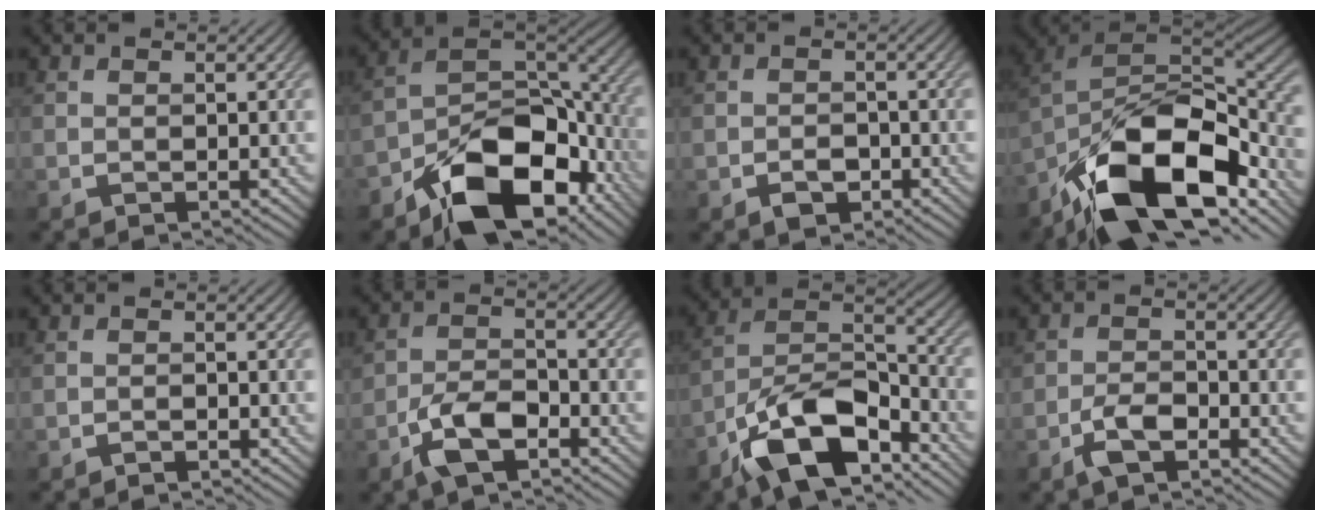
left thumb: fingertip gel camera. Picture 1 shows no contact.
{"total": 15.7, "force": [-8.8, 8.4, 9.9], "torque": [-0.155, -0.017, -0.165]}
{"total": 2.6, "force": [-1.4, 1.6, 1.5], "torque": [-0.026, -0.002, -0.026]}
{"total": 17.9, "force": [-10.4, 8.6, 11.8], "torque": [-0.214, -0.022, -0.186]}
{"total": 0.7, "force": [-0.6, 0.2, 0.4], "torque": [-0.007, -0.001, -0.009]}
{"total": 5.9, "force": [-3.2, 2.9, 4.0], "torque": [-0.083, -0.001, -0.068]}
{"total": 14.4, "force": [-9.1, 6.2, 9.3], "torque": [-0.177, -0.003, -0.189]}
{"total": 3.8, "force": [-2.1, 1.9, 2.6], "torque": [-0.051, 0.001, -0.044]}